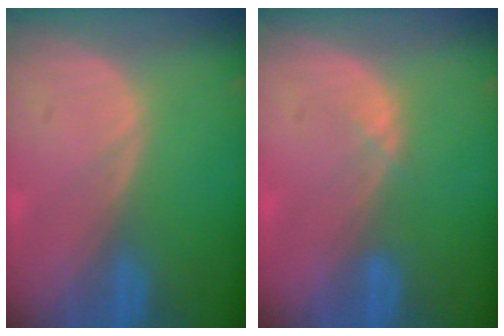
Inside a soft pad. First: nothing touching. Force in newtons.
{"total": 0.9, "press": 0.9, "slide": 0.3}